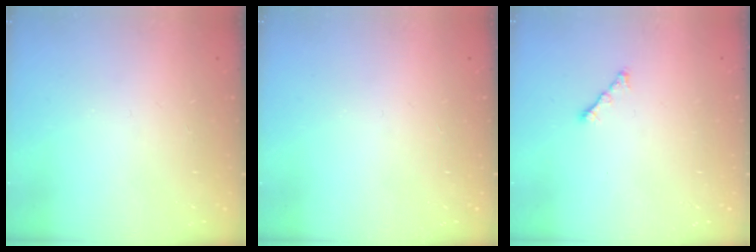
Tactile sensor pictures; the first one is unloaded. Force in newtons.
{"total": 0.0}
{"total": 2.3, "press": 2.2, "slide": 0.7}